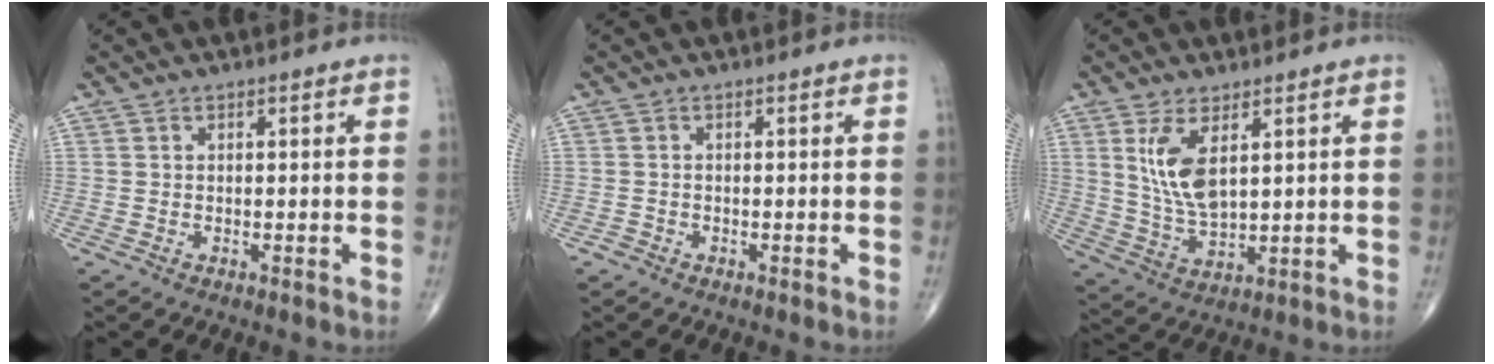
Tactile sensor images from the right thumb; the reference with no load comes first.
{"total": 0.7, "force": [-0.5, 0.5, 0.0], "torque": [0.002, 0.003, -0.015]}
{"total": 8.9, "force": [3.1, 3.8, 7.4], "torque": [-0.145, -0.021, 0.073]}